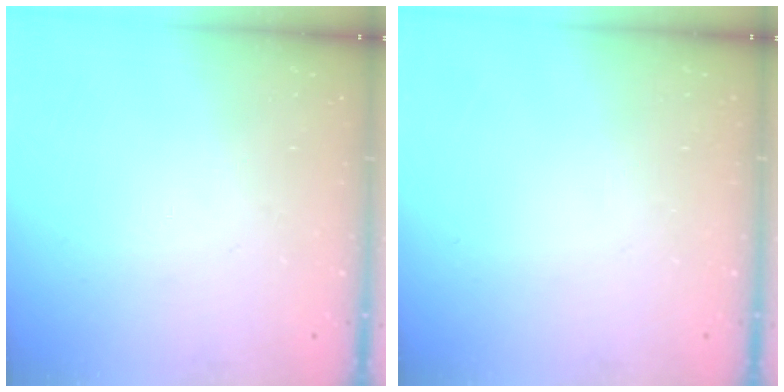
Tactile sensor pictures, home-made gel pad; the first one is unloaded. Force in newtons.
{"total": 0.0}